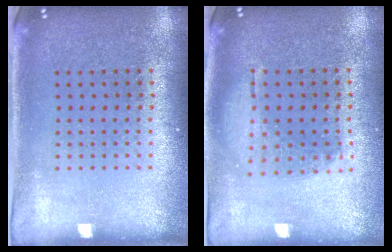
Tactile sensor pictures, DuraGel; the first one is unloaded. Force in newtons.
{"total": 1.3, "press": 1.1, "slide": 0.5}